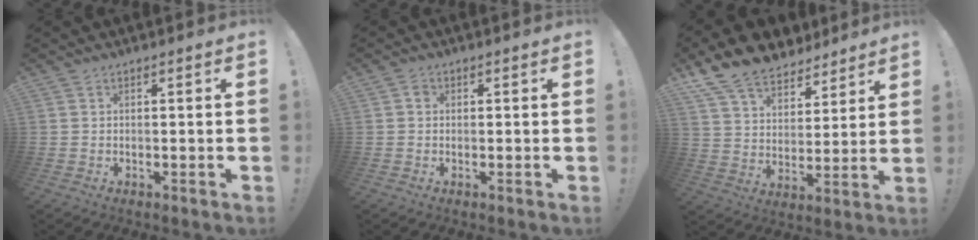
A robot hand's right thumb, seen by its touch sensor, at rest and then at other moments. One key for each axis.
{"total": 1.6, "fx": 0.1, "fy": 1.4, "fz": 0.7, "tx": -0.005, "ty": 0.001, "tz": 0.000}
{"total": 13.1, "fx": 10.5, "fy": 6.8, "fz": 4.0, "tx": -0.076, "ty": -0.081, "tz": 0.199}